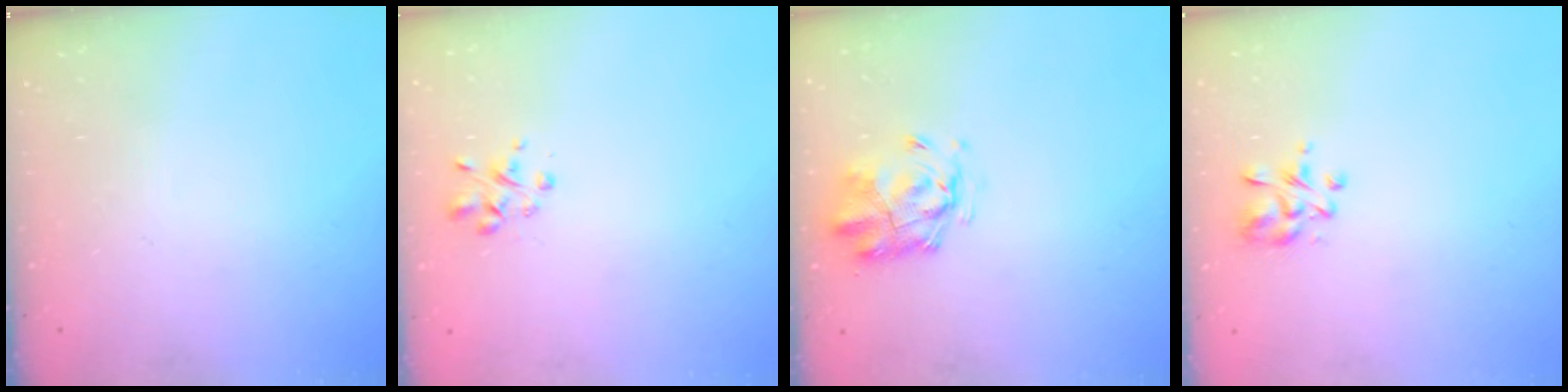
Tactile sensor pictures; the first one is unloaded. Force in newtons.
{"total": 1.6, "press": 1.5, "slide": 0.5}
{"total": 2.6, "press": 2.4, "slide": 0.8}
{"total": 3.4, "press": 3.3, "slide": 0.6}